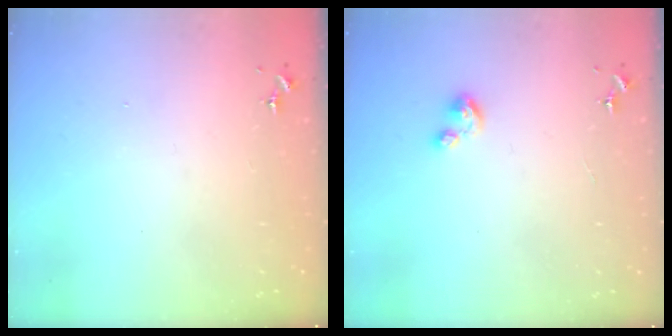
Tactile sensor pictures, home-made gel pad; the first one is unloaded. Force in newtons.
{"total": 4.2, "press": 4.2, "slide": 0.4}